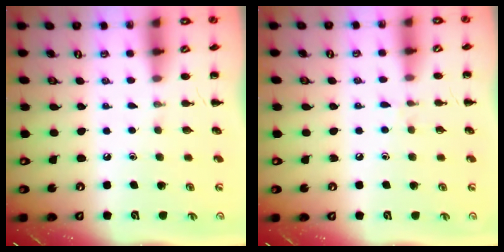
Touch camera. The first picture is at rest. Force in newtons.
{"total": 4.1, "press": 3.9, "slide": 1.2}